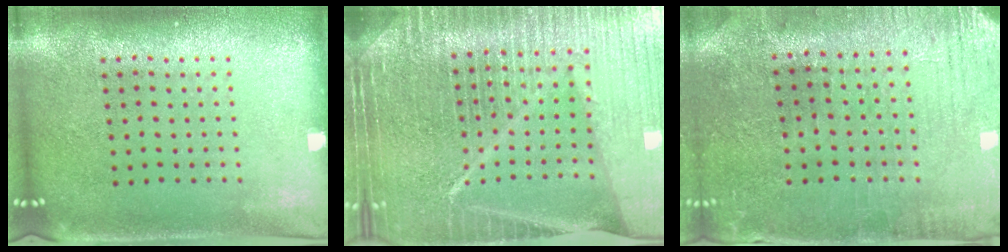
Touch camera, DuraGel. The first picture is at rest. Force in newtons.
{"total": 7.0, "press": 6.0, "slide": 3.7}
{"total": 0.6, "press": 0.5, "slide": 0.3}